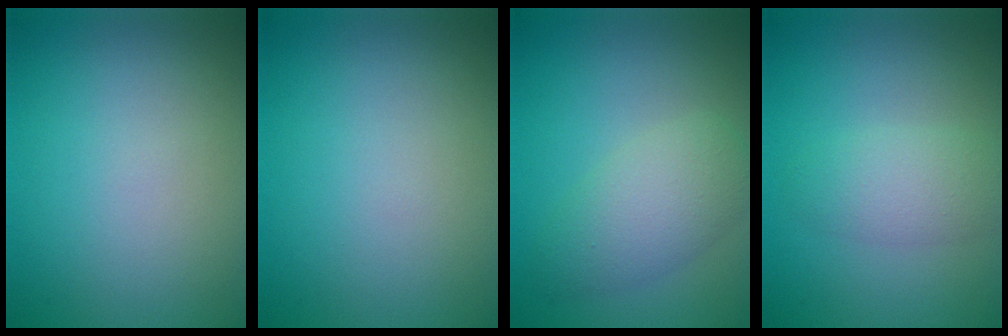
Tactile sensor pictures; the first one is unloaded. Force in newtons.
{"total": 0.0}
{"total": 3.9, "press": 3.9, "slide": 0.1}
{"total": 2.8, "press": 2.8, "slide": 0.2}